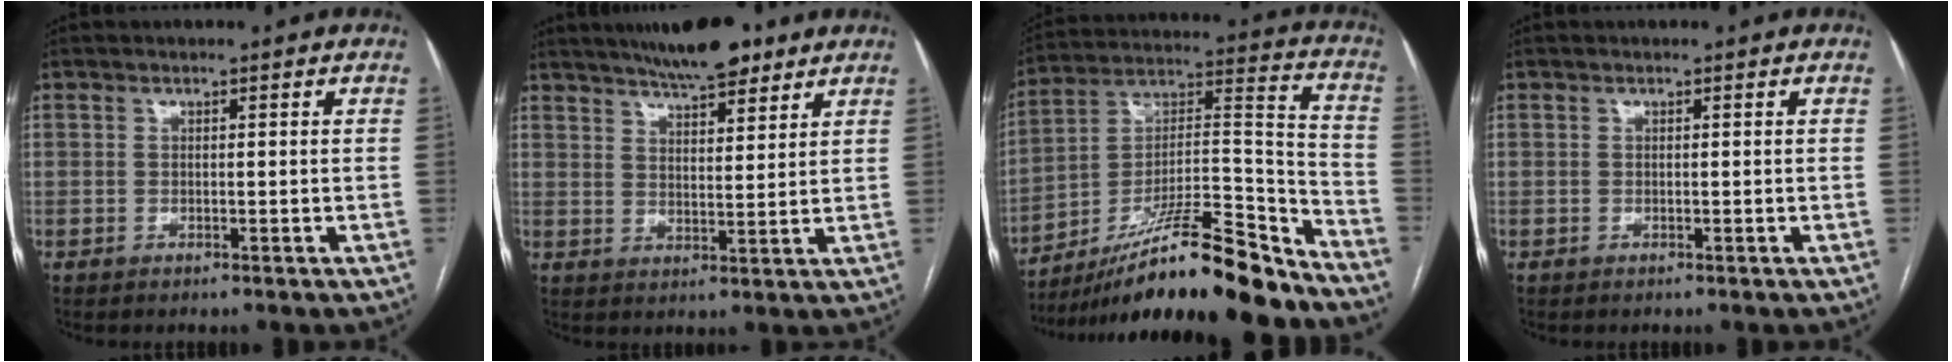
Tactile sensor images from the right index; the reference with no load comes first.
{"total": 11.1, "force": [8.9, 2.5, 6.2], "torque": [-0.096, 0.010, 0.138]}
{"total": 24.5, "force": [-20.3, 1.6, 13.6], "torque": [-0.201, 0.017, -0.337]}
{"total": 0.0}